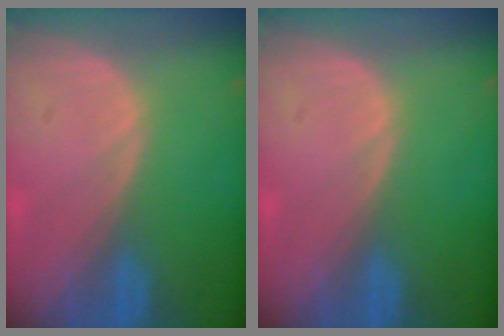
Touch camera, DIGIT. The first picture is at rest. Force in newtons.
{"total": 0.0}